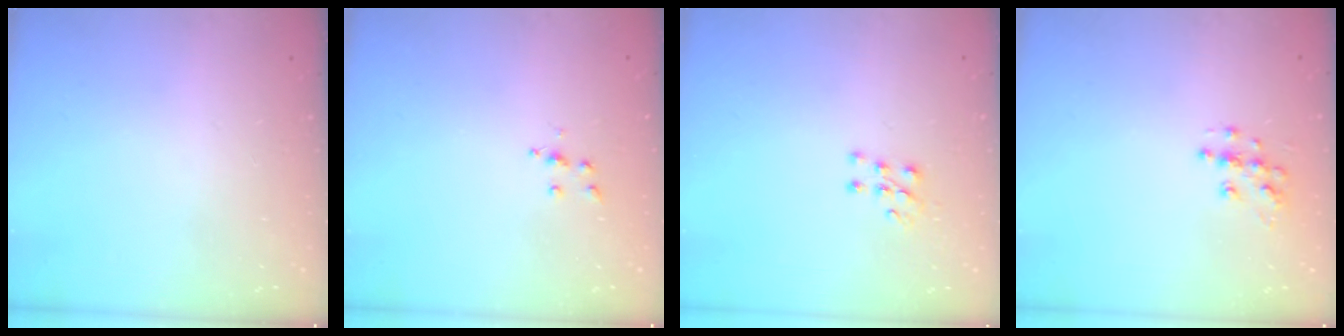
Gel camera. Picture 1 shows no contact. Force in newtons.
{"total": 4.8, "press": 4.8, "slide": 0.5}
{"total": 6.0, "press": 6.0, "slide": 0.5}
{"total": 7.3, "press": 7.3, "slide": 0.2}